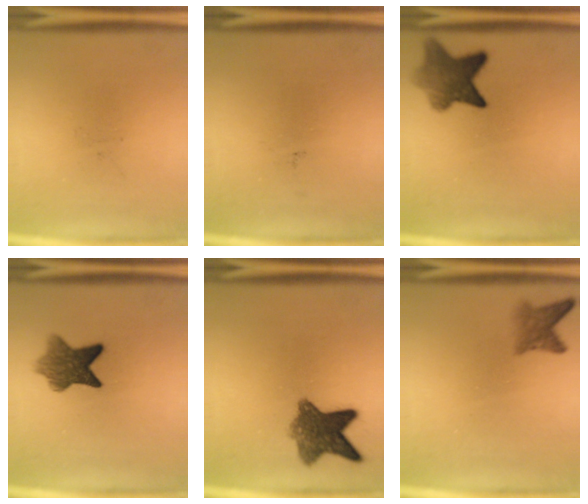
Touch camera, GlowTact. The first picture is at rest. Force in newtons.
{"total": 0.0}
{"total": 6.8}
{"total": 7.2}
{"total": 8.5}
{"total": 2.8}